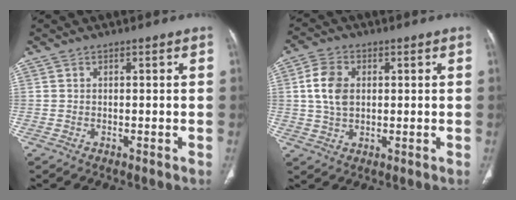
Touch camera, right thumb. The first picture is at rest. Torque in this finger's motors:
{"motor_torque": [-0.18, 1.20, 0.27, -0.45, 0.20]}